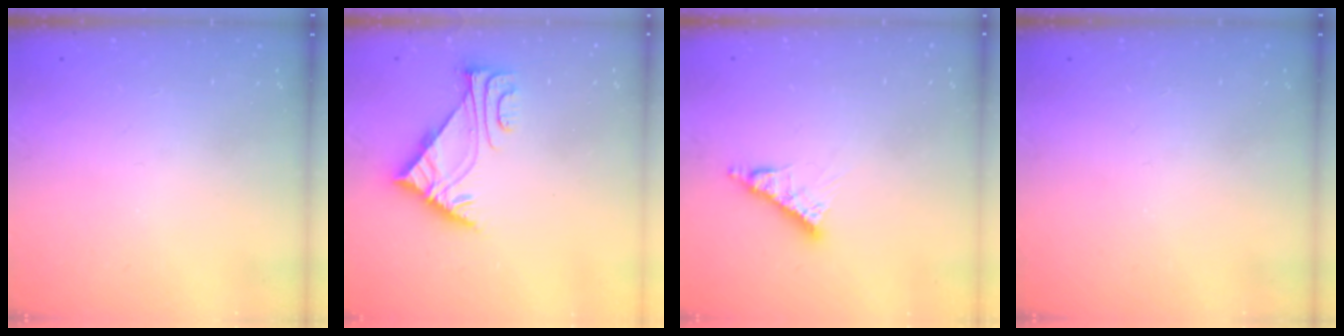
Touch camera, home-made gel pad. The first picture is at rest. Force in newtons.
{"total": 5.8, "press": 5.7, "slide": 0.6}
{"total": 7.5, "press": 7.5, "slide": 0.5}
{"total": 0.0}